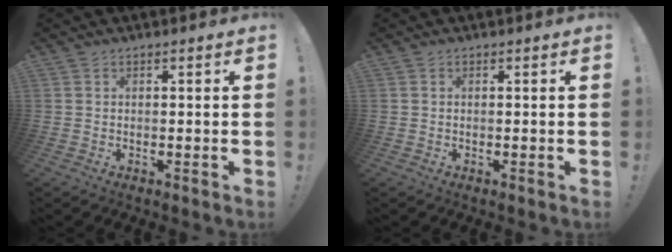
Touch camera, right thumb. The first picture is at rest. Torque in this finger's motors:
{"motor_torque": [-0.08, 0.13, 0.14, -0.05, 0.02]}